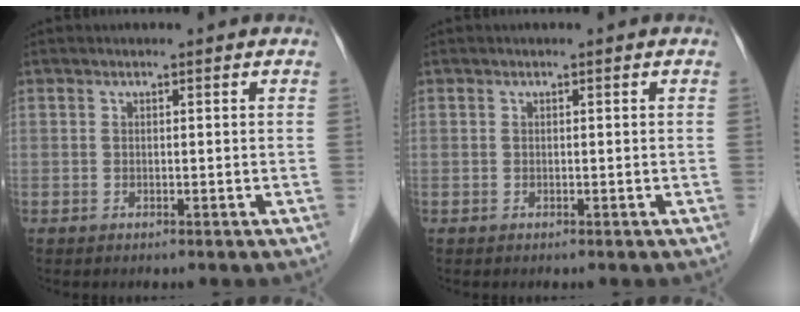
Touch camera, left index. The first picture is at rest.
{"total": 0.0}